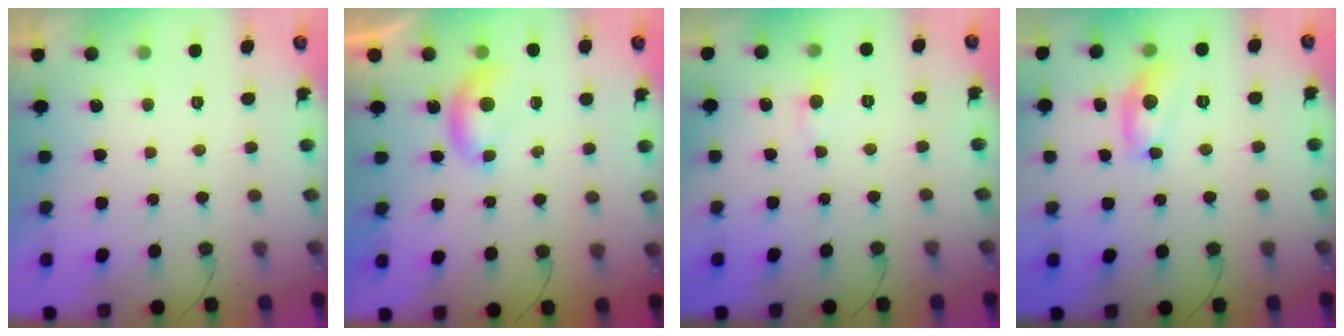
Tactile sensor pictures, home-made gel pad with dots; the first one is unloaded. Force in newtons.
{"total": 4.5, "press": 4.5, "slide": 0.6}
{"total": 4.4, "press": 4.3, "slide": 0.7}
{"total": 11.1, "press": 11.1, "slide": 0.5}